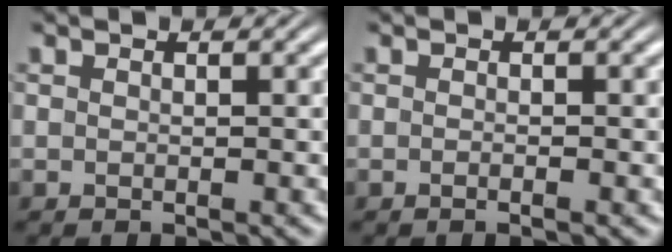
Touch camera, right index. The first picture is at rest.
{"total": 0.6, "force": [-0.4, 0.0, 0.4], "torque": [-0.009, 0.003, -0.012]}